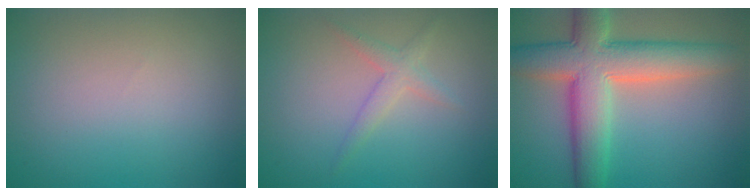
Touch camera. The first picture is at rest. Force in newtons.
{"total": 1.8, "press": 1.8, "slide": 0.1}
{"total": 9.3, "press": 9.3, "slide": 0.7}